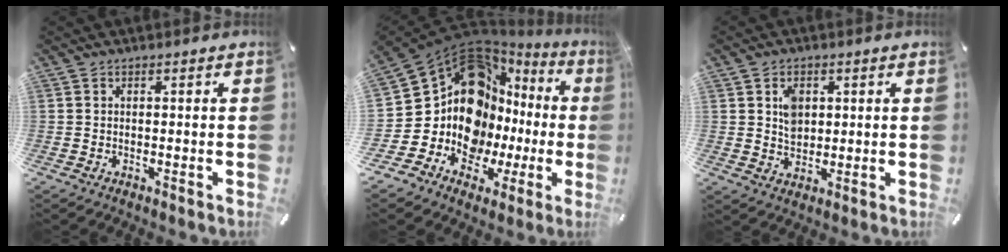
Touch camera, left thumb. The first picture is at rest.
{"total": 16.2, "force": [2.7, 13.4, 8.7], "torque": [-0.186, -0.071, 0.057]}
{"total": 4.9, "force": [1.4, 4.1, 2.4], "torque": [-0.041, 0.001, 0.022]}